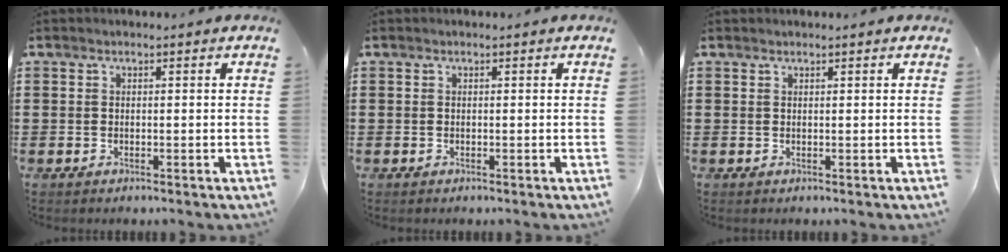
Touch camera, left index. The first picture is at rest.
{"total": 0.0}
{"total": 0.5, "force": [0.5, 0.0, 0.2], "torque": [-0.004, -0.001, 0.011]}